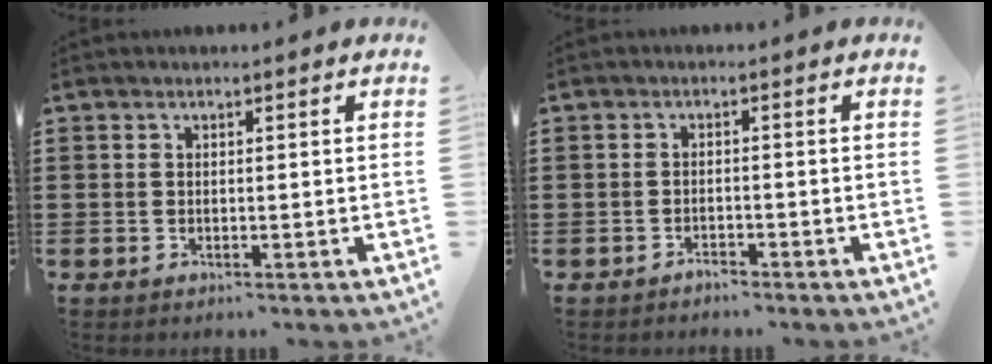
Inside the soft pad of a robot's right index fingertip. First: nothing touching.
{"total": 1.4, "force": [-1.4, 0.1, 0.1], "torque": [-0.008, 0.000, -0.028]}